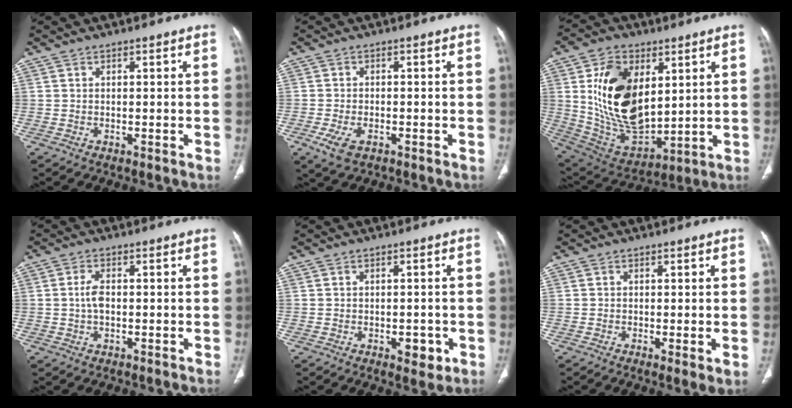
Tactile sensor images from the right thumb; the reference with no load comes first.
{"total": 4.4, "force": [-2.0, 2.3, 3.1], "torque": [-0.070, 0.000, -0.032]}
{"total": 20.9, "force": [4.8, 12.6, 15.9], "torque": [-0.260, -0.027, 0.108]}
{"total": 3.1, "force": [0.0, 1.7, 2.6], "torque": [-0.056, 0.006, -0.002]}
{"total": 3.8, "force": [-1.3, 2.1, 2.9], "torque": [-0.023, 0.002, -0.009]}
{"total": 2.7, "force": [-0.4, 0.5, 2.6], "torque": [-0.050, -0.012, -0.010]}